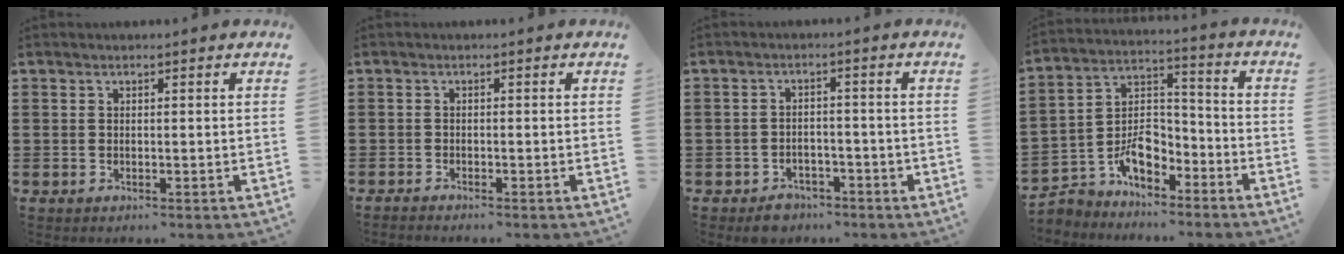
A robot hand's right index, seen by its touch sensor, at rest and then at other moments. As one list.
[{"total": 1.0, "force": [-1.0, 0.0, -0.1], "torque": [-0.001, 0.003, -0.021]}, {"total": 2.9, "force": [-2.4, 1.5, 0.2], "torque": [-0.008, 0.007, -0.049]}, {"total": 7.3, "force": [-4.7, 4.4, 3.5], "torque": [-0.076, 0.011, -0.089]}]